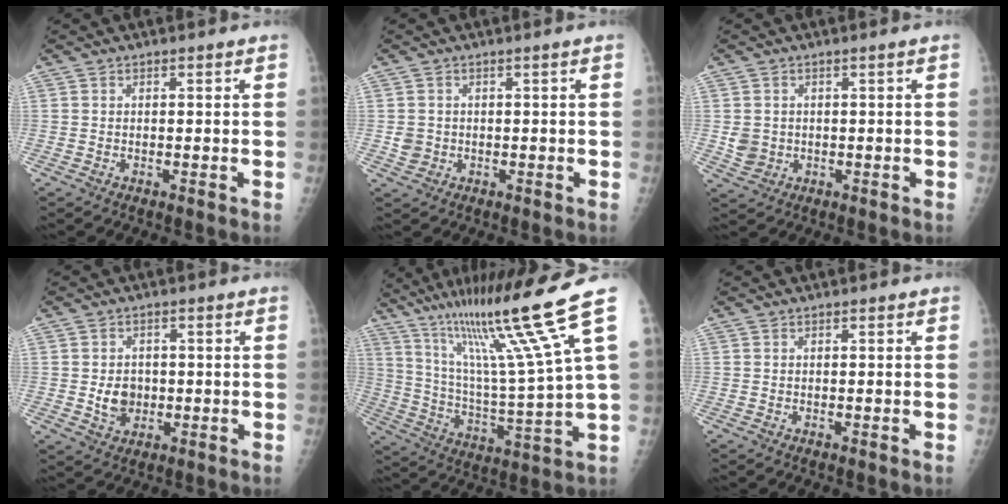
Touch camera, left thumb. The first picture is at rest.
{"total": 2.2, "force": [-0.1, 1.9, 1.0], "torque": [-0.014, 0.007, 0.004]}
{"total": 3.1, "force": [0.1, 2.7, 1.5], "torque": [-0.021, 0.004, 0.012]}
{"total": 5.0, "force": [-0.3, 4.1, 2.9], "torque": [-0.029, 0.000, 0.000]}
{"total": 19.9, "force": [13.0, -1.3, 15.0], "torque": [-0.234, -0.066, 0.227]}
{"total": 0.0}